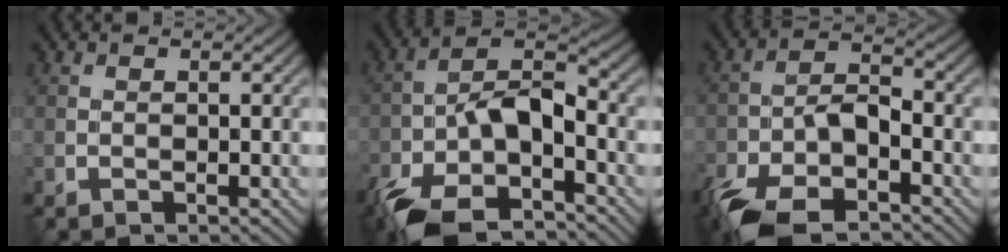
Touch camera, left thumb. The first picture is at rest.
{"total": 12.2, "force": [-6.7, 5.5, 8.7], "torque": [-0.176, -0.015, -0.132]}
{"total": 10.2, "force": [-6.3, 4.3, 6.8], "torque": [-0.139, -0.015, -0.126]}